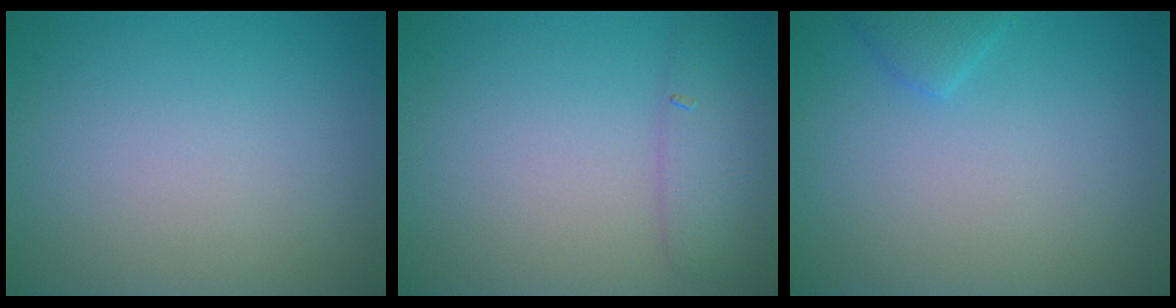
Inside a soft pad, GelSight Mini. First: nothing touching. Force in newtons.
{"total": 2.5, "press": 2.5, "slide": 0.1}
{"total": 1.3, "press": 1.3, "slide": 0.1}